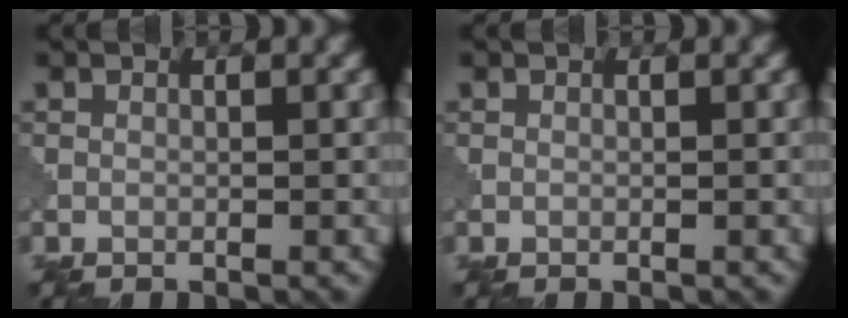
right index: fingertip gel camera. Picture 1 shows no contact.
{"total": 0.0}